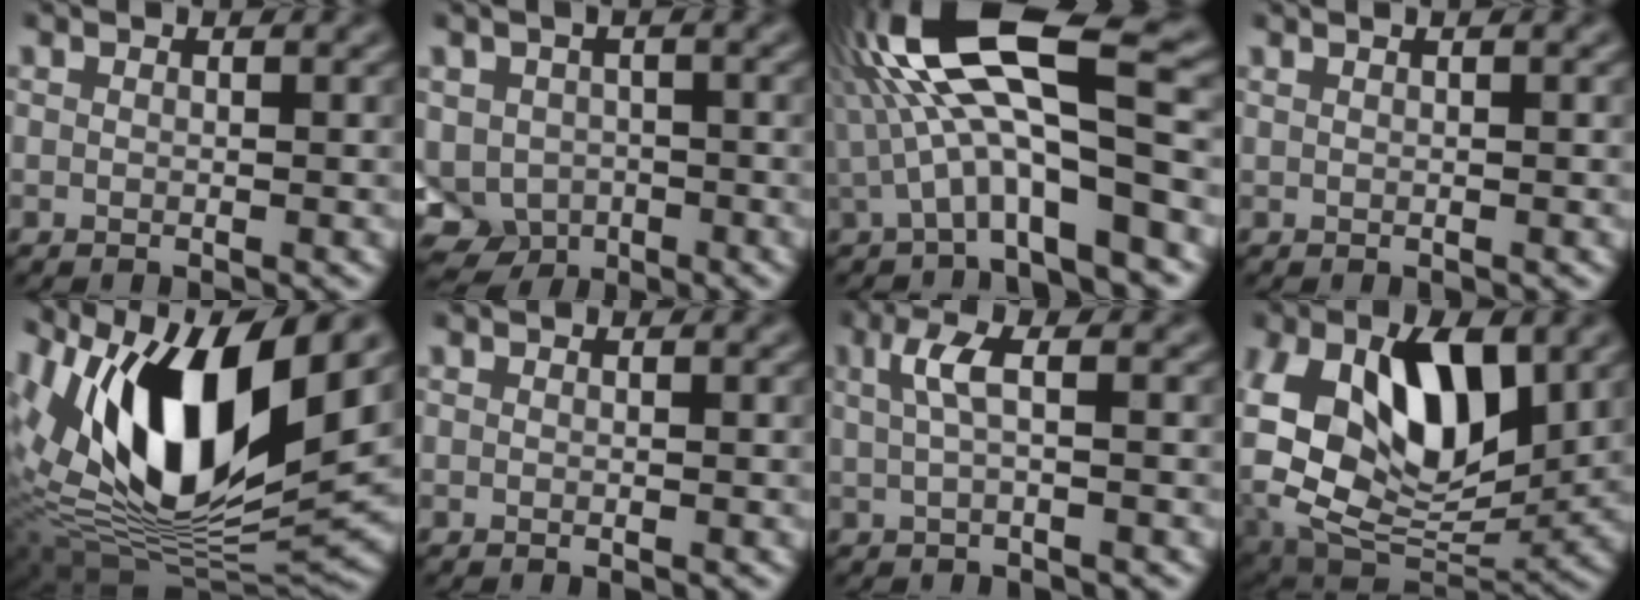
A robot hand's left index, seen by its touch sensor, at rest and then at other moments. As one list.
[{"total": 5.3, "force": [-1.9, 4.3, 2.6], "torque": [-0.048, -0.020, -0.023]}, {"total": 11.8, "force": [0.6, 3.3, 11.3], "torque": [-0.208, 0.030, 0.006]}, {"total": 1.6, "force": [0.9, 0.8, 1.1], "torque": [-0.004, -0.004, -0.001]}, {"total": 14.2, "force": [4.7, 6.0, 12.0], "torque": [-0.230, -0.001, 0.082]}, {"total": 0.0}, {"total": 2.6, "force": [0.5, 0.6, 2.4], "torque": [-0.049, 0.006, 0.011]}, {"total": 14.1, "force": [1.7, 8.6, 11.1], "torque": [-0.206, -0.019, 0.032]}]